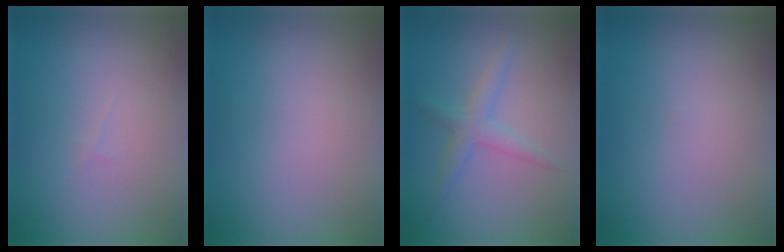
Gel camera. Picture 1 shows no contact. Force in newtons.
{"total": 0.0}
{"total": 2.1, "press": 2.1, "slide": 0.1}
{"total": 0.0}